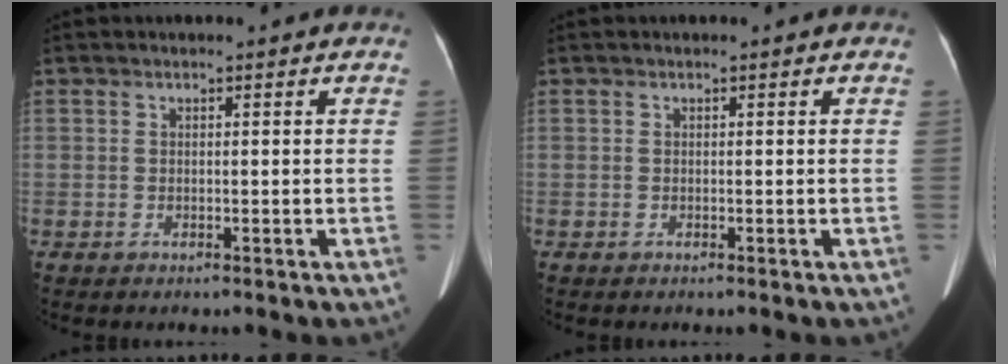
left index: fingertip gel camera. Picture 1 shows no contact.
{"total": 0.0}